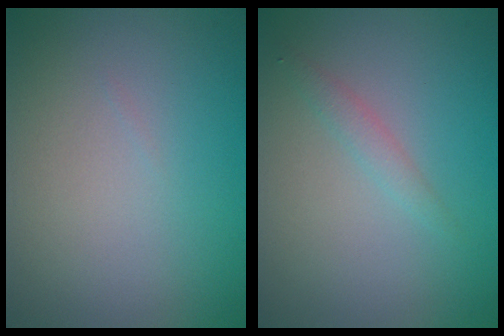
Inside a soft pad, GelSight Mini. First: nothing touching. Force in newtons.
{"total": 1.0, "press": 1.0, "slide": 0.1}